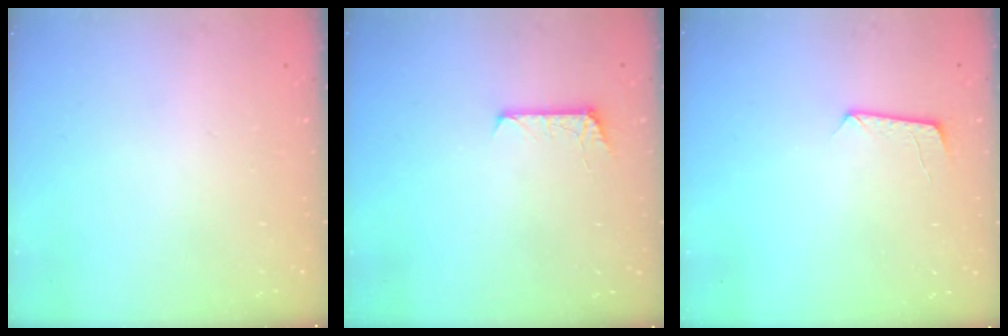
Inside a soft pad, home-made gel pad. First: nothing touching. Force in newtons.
{"total": 7.6, "press": 7.6, "slide": 0.7}
{"total": 8.3, "press": 8.3, "slide": 0.6}